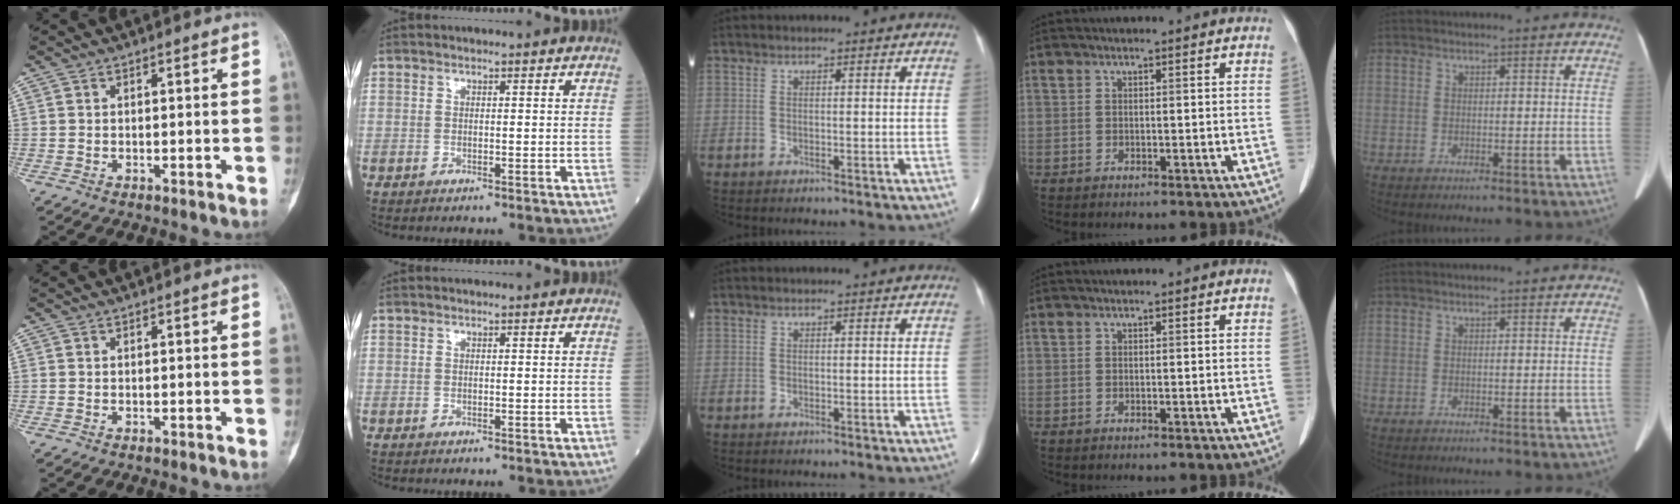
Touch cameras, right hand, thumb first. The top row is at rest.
{}